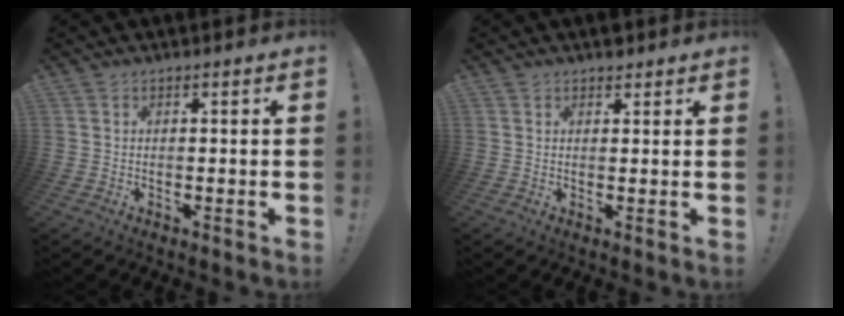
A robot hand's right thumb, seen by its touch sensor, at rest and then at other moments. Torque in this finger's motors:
{"motor_torque": [-0.44, 0.50, 0.23, 0.44, -0.11]}